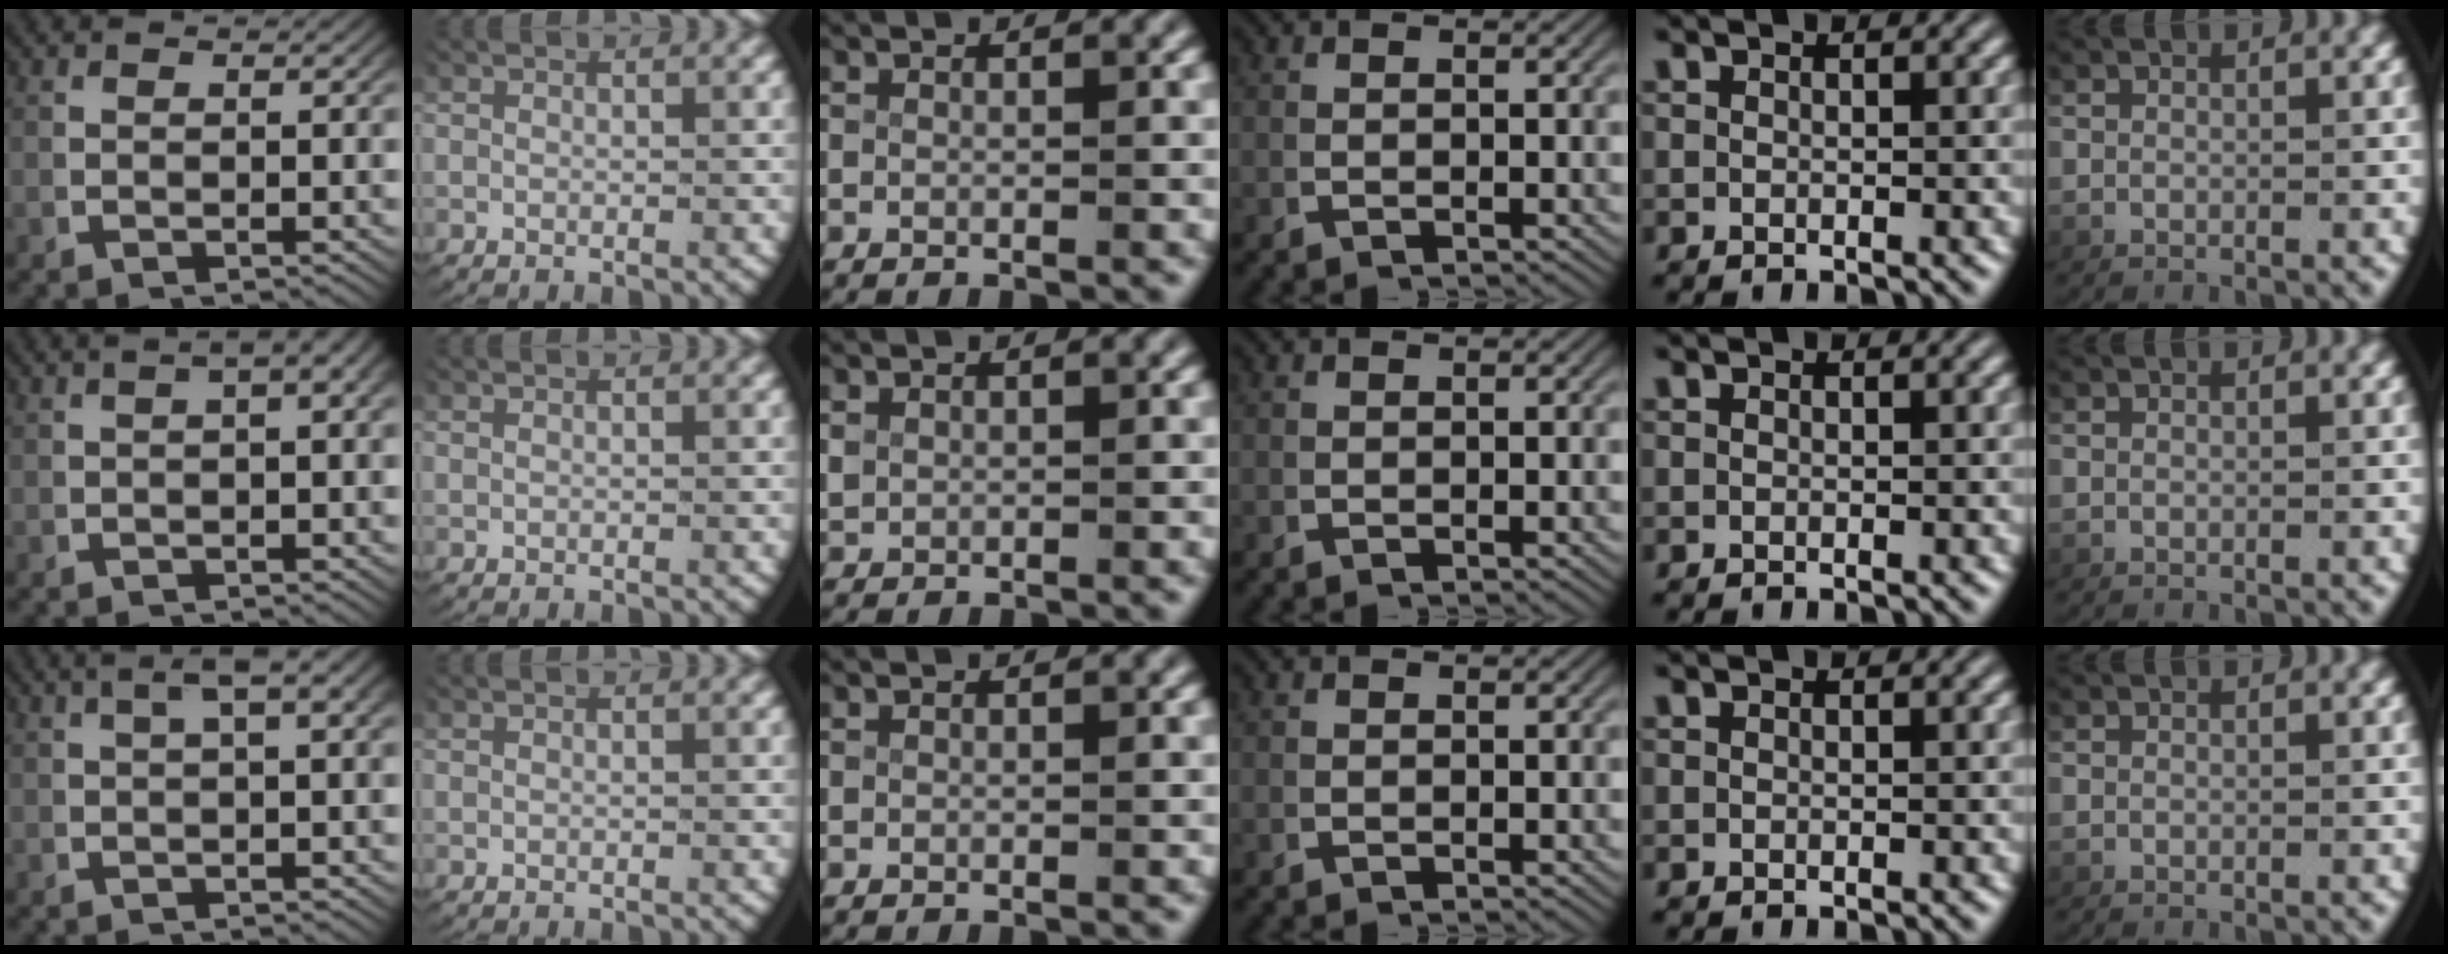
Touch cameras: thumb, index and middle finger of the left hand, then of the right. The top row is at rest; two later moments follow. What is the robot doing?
{"motion": "lift_and_place", "object": "router"}